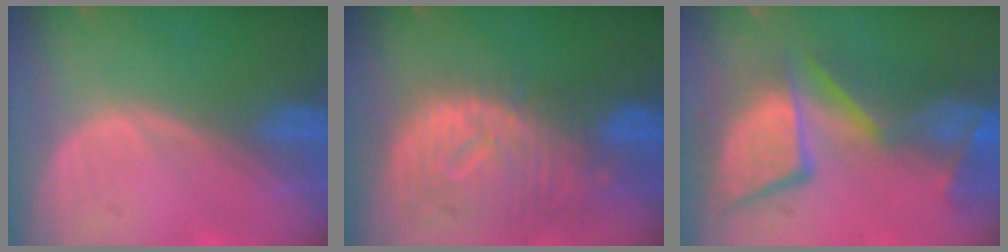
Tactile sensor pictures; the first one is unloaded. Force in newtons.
{"total": 11.0, "press": 9.6, "slide": 5.4}
{"total": 12.1, "press": 11.1, "slide": 4.9}